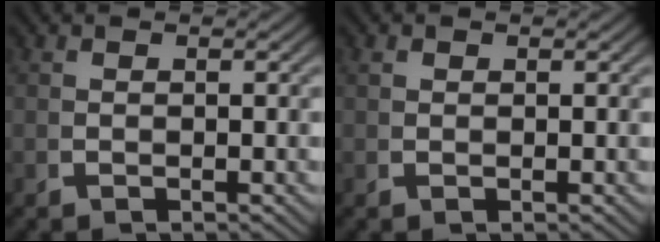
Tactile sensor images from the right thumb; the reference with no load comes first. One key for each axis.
{"total": 0.7, "fx": 0.6, "fy": 0.4, "fz": 0.2, "tx": -0.003, "ty": -0.003, "tz": 0.016}